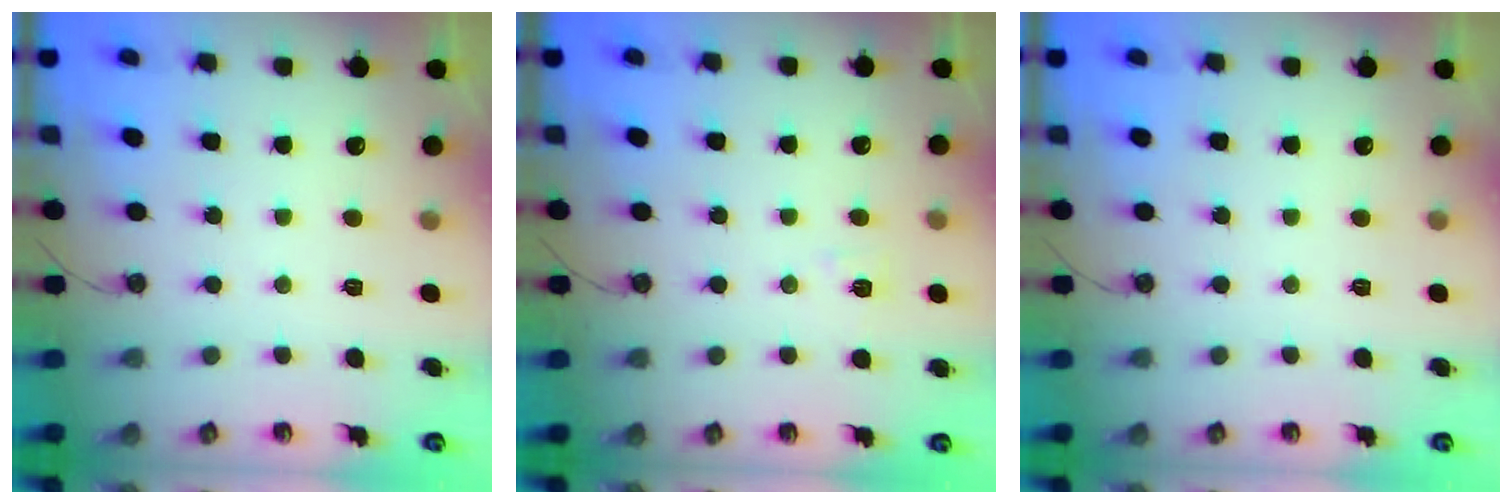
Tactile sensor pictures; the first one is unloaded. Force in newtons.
{"total": 5.3, "press": 4.8, "slide": 2.1}
{"total": 0.0}